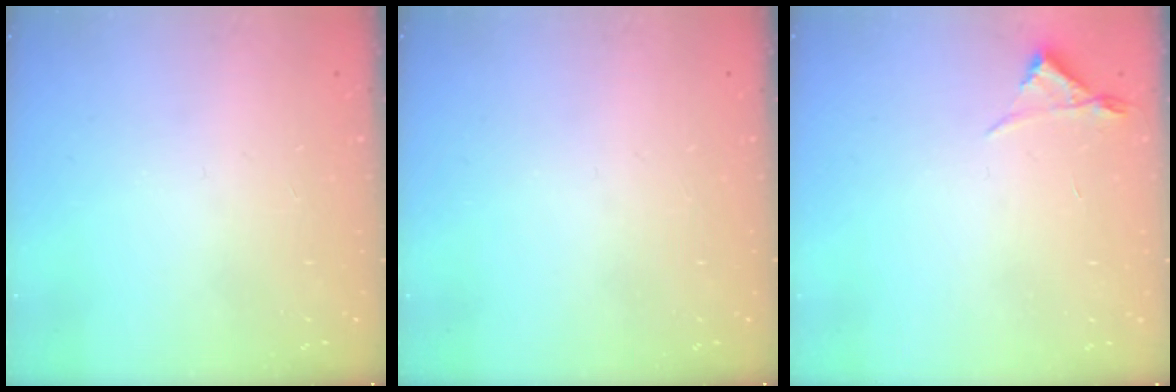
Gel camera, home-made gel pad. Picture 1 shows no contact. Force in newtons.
{"total": 0.0}
{"total": 3.0, "press": 2.9, "slide": 0.5}